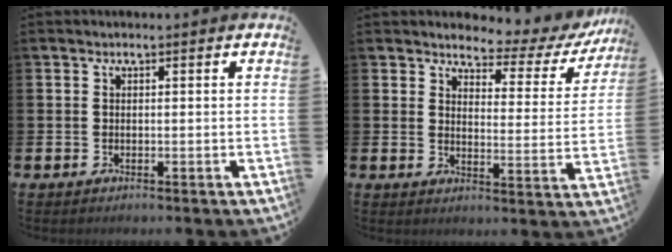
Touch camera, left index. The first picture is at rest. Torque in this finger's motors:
{"motor_torque": [0.98, -1.16, 0.10, 0.05]}